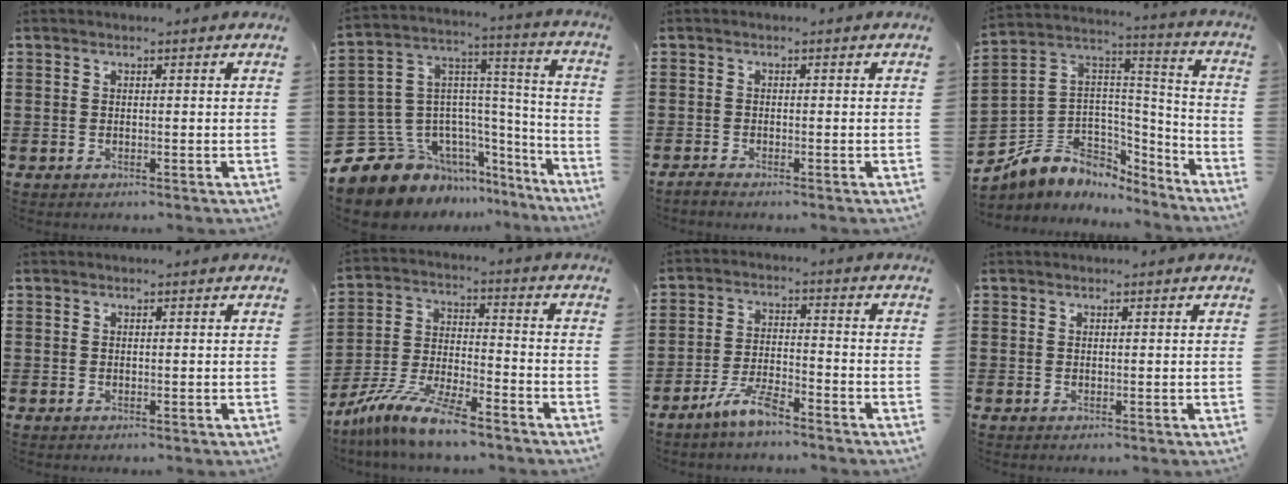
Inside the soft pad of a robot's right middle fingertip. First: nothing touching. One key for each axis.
{"total": 13.0, "fx": -9.7, "fy": 7.8, "fz": 3.6, "tx": -0.121, "ty": 0.003, "tz": -0.176}
{"total": 0.8, "fx": -0.8, "fy": 0.0, "fz": 0.3, "tx": -0.006, "ty": -0.004, "tz": -0.015}
{"total": 6.3, "fx": -3.9, "fy": 4.9, "fz": -0.2, "tx": -0.043, "ty": -0.019, "tz": -0.081}
{"total": 0.0}
{"total": 10.0, "fx": -8.7, "fy": 0.8, "fz": 4.9, "tx": -0.107, "ty": 0.006, "tz": -0.173}
{"total": 5.9, "fx": -4.9, "fy": 1.2, "fz": 3.1, "tx": -0.070, "ty": 0.000, "tz": -0.094}
{"total": 0.0}